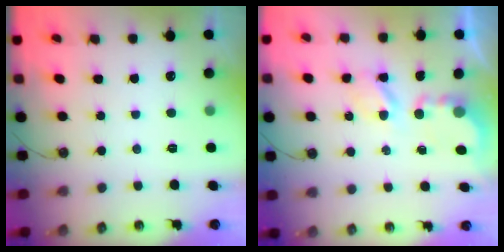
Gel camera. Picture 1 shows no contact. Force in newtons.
{"total": 4.9, "press": 4.9, "slide": 0.3}